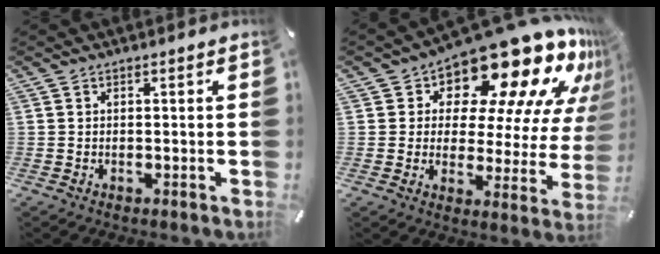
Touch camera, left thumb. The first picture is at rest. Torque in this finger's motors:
{"motor_torque": [2.50, 2.51, 1.63, -1.13, 0.12]}